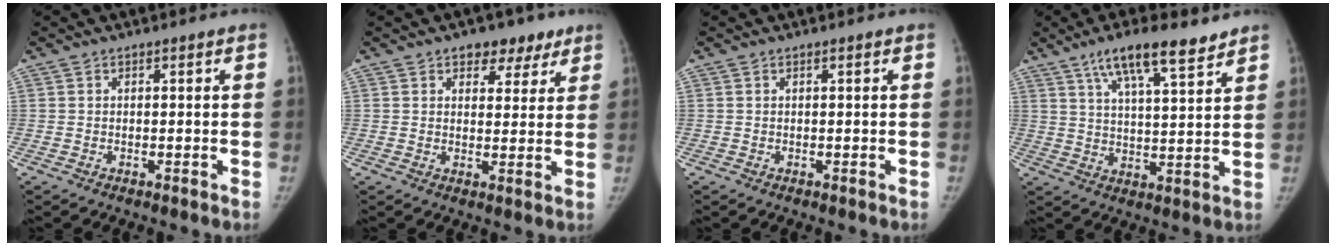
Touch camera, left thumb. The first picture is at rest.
{"total": 6.8, "force": [4.3, 4.2, 3.1], "torque": [0.003, -0.015, 0.058]}
{"total": 0.0}
{"total": 11.9, "force": [8.3, 2.9, 8.1], "torque": [-0.116, -0.034, 0.140]}